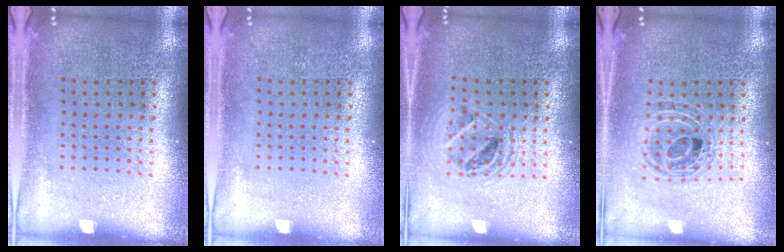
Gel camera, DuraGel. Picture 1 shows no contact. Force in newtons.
{"total": 0.0}
{"total": 1.5, "press": 1.3, "slide": 0.7}
{"total": 0.8, "press": 0.8, "slide": 0.2}